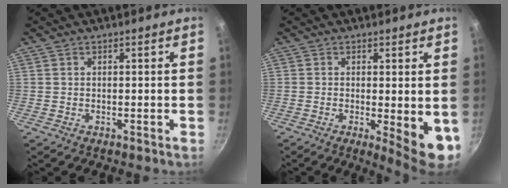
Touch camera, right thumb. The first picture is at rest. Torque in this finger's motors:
{"motor_torque": [-0.17, 0.74, 1.46, -0.26, 0.08]}